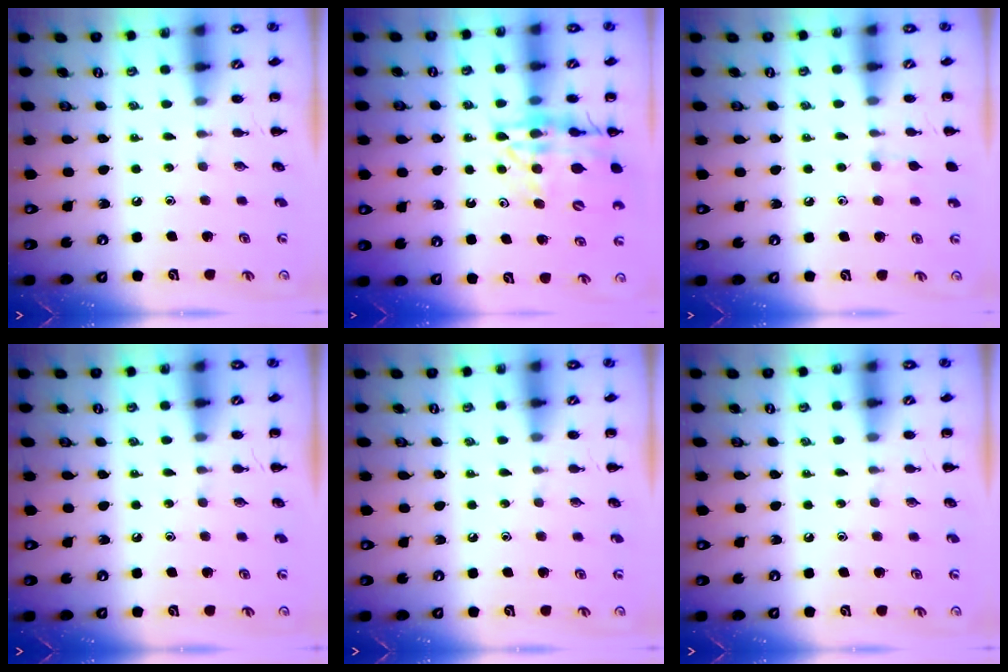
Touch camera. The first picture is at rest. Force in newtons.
{"total": 18.3, "press": 17.9, "slide": 3.8}
{"total": 5.8, "press": 5.5, "slide": 2.0}
{"total": 0.0}
{"total": 0.0}
{"total": 0.0}